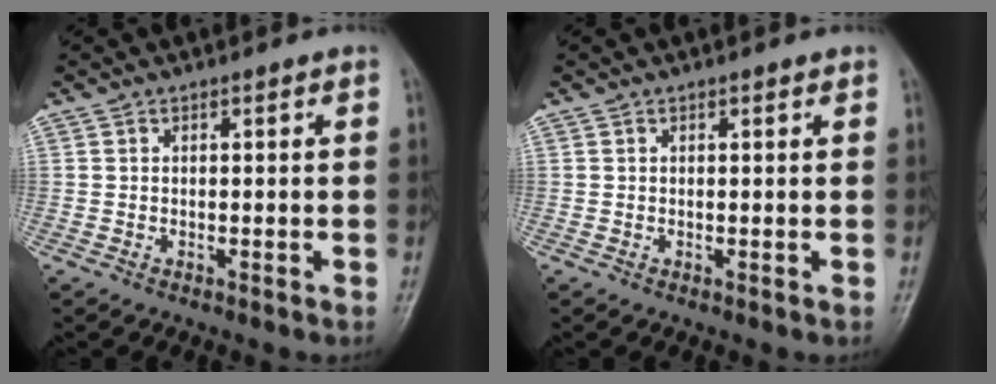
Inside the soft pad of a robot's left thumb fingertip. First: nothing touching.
{"total": 0.5, "force": [0.3, 0.1, 0.3], "torque": [-0.005, -0.001, 0.003]}